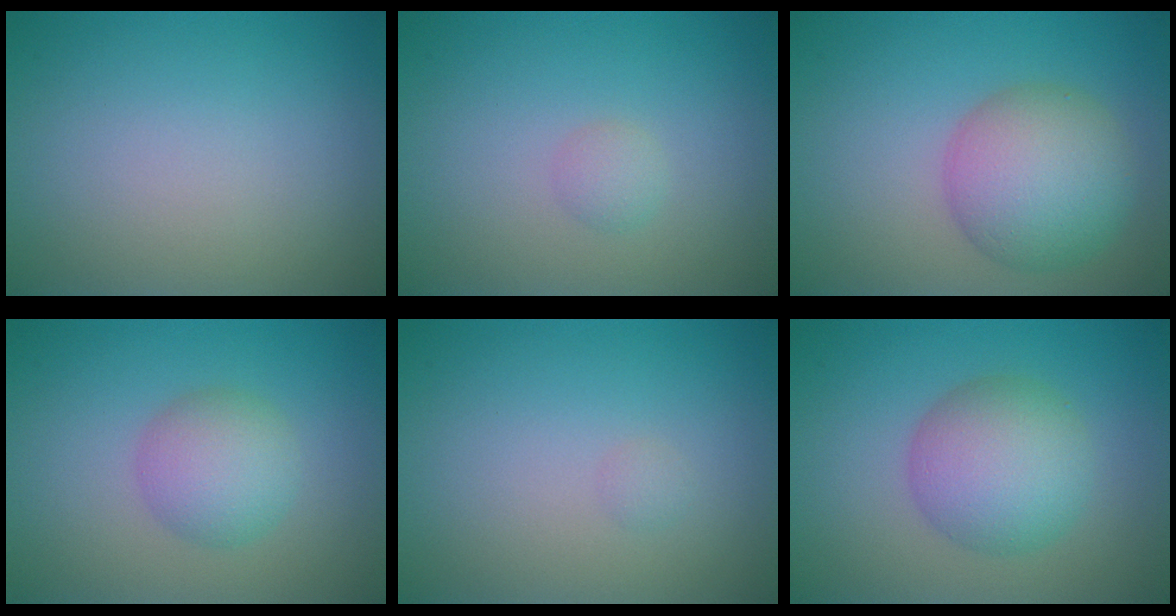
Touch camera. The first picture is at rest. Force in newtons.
{"total": 1.0, "press": 1.0, "slide": 0.0}
{"total": 6.6, "press": 6.6, "slide": 0.2}
{"total": 3.4, "press": 3.4, "slide": 0.1}
{"total": 0.5, "press": 0.5, "slide": 0.0}
{"total": 5.7, "press": 5.7, "slide": 0.2}